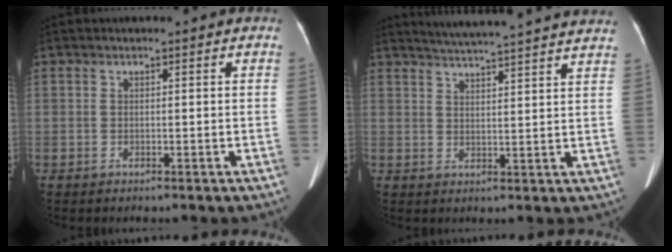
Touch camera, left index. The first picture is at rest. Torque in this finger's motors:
{"motor_torque": [0.47, -1.01, 0.04, 0.02]}